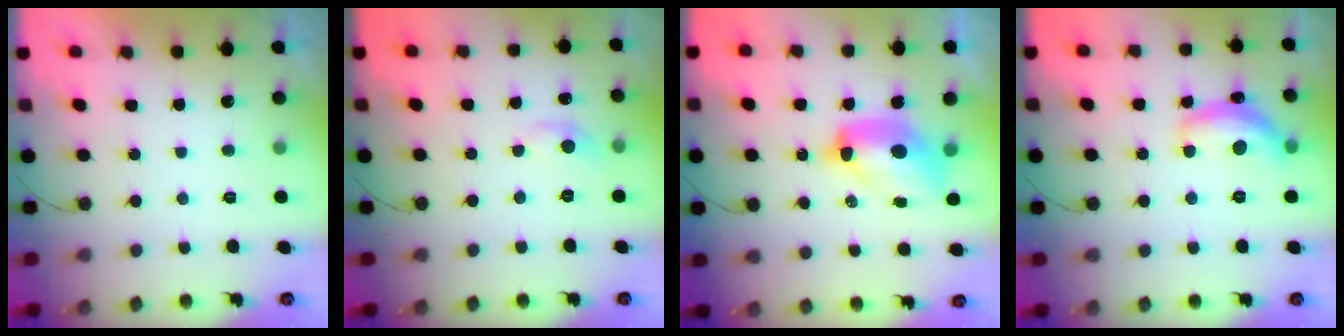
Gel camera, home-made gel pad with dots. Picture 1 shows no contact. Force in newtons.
{"total": 3.0, "press": 3.0, "slide": 0.4}
{"total": 11.3, "press": 11.2, "slide": 1.1}
{"total": 13.4, "press": 13.3, "slide": 0.5}